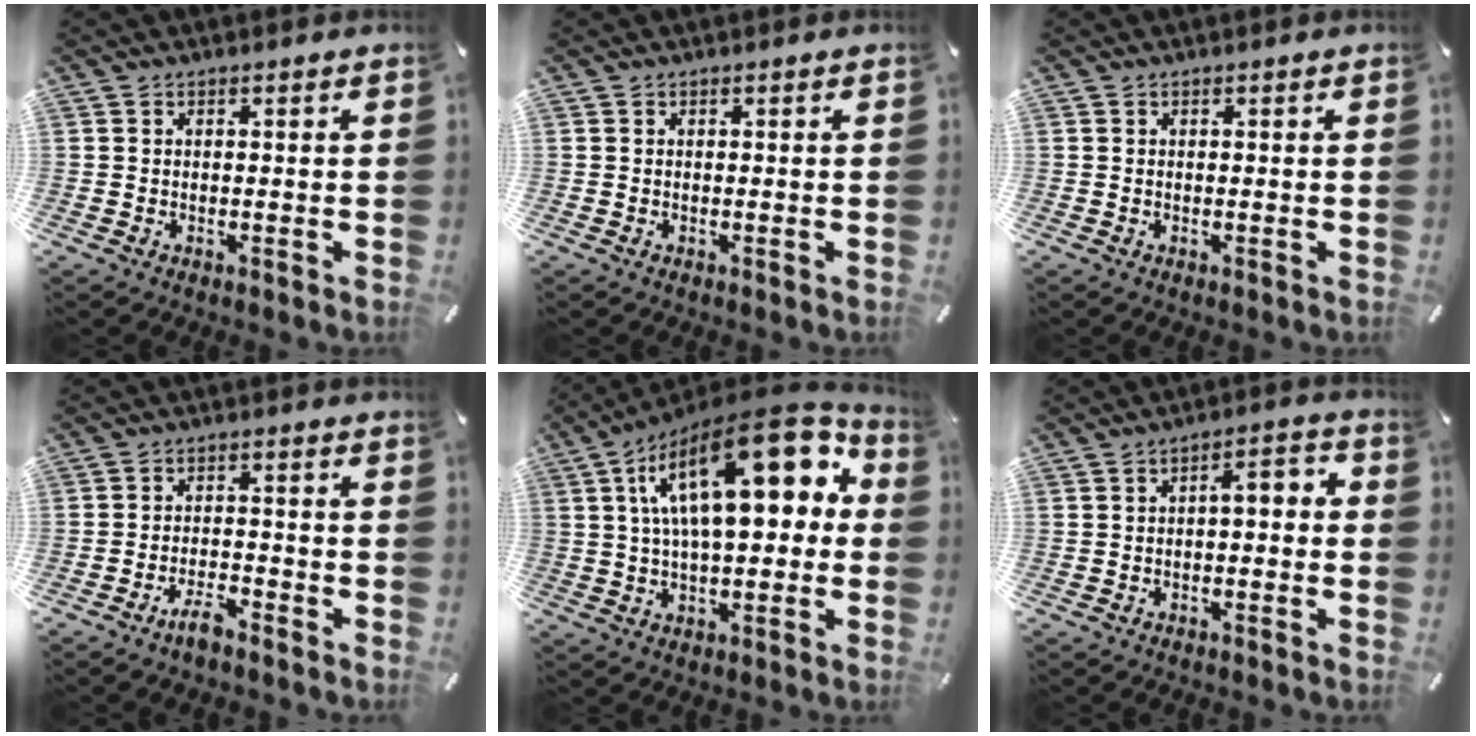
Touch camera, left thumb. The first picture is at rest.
{"total": 0.0}
{"total": 0.0}
{"total": 4.4, "force": [-3.7, 0.9, 2.2], "torque": [-0.050, 0.014, -0.073]}
{"total": 22.9, "force": [7.5, 9.8, 19.3], "torque": [-0.305, -0.035, 0.119]}
{"total": 4.7, "force": [-1.4, 2.2, 3.8], "torque": [-0.062, 0.016, -0.033]}